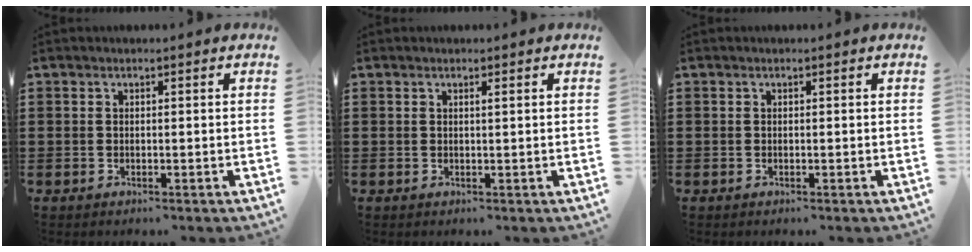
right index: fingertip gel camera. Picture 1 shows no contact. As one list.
[{"total": 0.6, "force": [0.3, 0.0, 0.5], "torque": [-0.009, -0.001, 0.006]}, {"total": 0.0}]